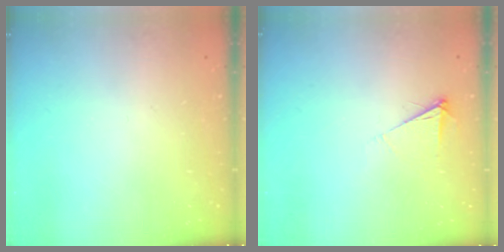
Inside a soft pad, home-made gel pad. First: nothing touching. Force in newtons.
{"total": 4.5, "press": 4.5, "slide": 0.6}